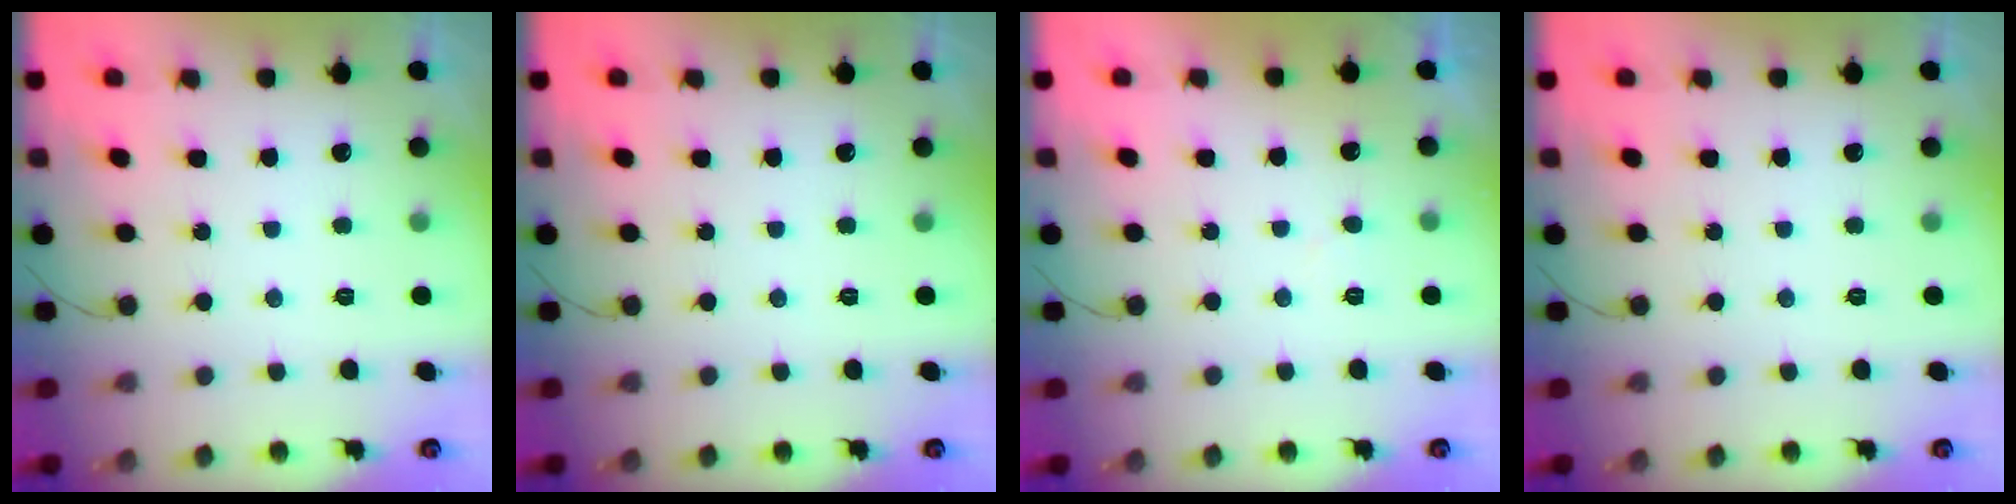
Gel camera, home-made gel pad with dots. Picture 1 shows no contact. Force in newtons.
{"total": 0.0}
{"total": 3.2, "press": 3.2, "slide": 0.3}
{"total": 0.0}